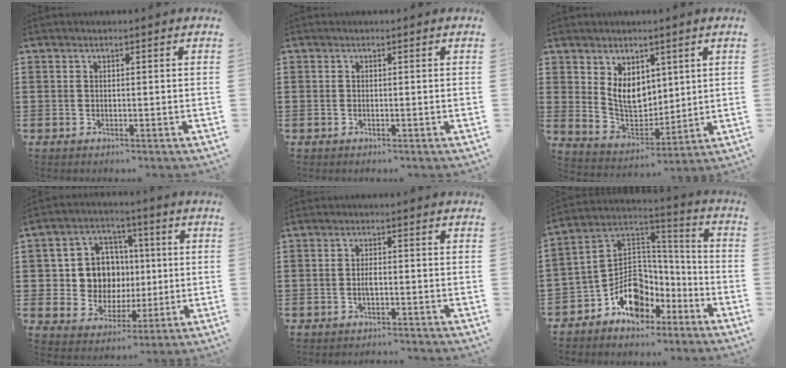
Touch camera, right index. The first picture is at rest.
{"total": 0.0}
{"total": 6.9, "force": [2.9, 4.8, 4.1], "torque": [-0.077, -0.004, 0.055]}
{"total": 8.9, "force": [0.6, 7.9, 4.1], "torque": [-0.095, 0.015, 0.018]}
{"total": 1.8, "force": [-1.0, 0.5, 1.5], "torque": [-0.038, -0.002, -0.020]}
{"total": 9.3, "force": [-4.6, 7.1, 3.9], "torque": [-0.096, -0.002, -0.082]}